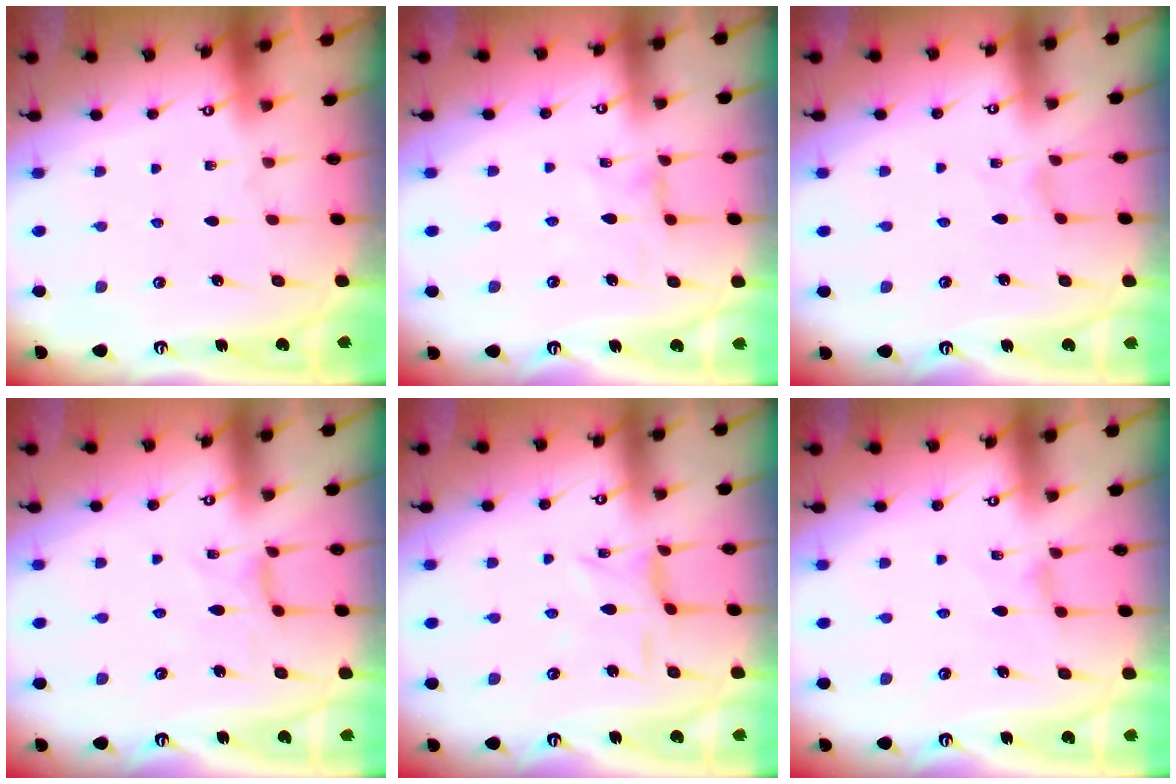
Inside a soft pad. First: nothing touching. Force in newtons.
{"total": 0.9, "press": 0.9, "slide": 0.3}
{"total": 0.7, "press": 0.6, "slide": 0.2}
{"total": 1.3, "press": 1.3, "slide": 0.3}
{"total": 2.9, "press": 2.9, "slide": 0.2}
{"total": 0.0}